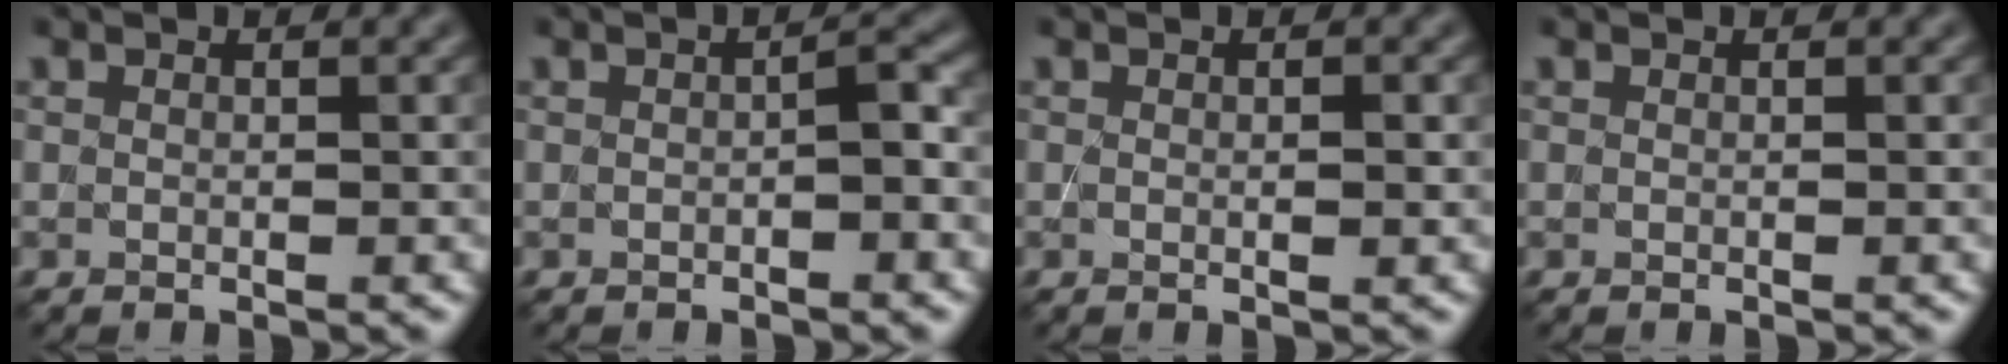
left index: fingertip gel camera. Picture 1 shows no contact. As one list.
[{"total": 1.4, "force": [-0.3, 0.2, 1.3], "torque": [-0.024, 0.007, -0.004]}, {"total": 0.6, "force": [0.1, 0.1, 0.6], "torque": [-0.010, -0.001, 0.001]}, {"total": 0.0}]